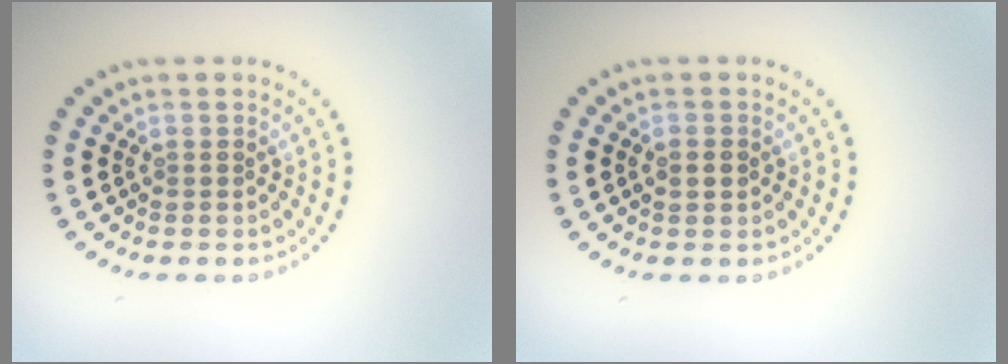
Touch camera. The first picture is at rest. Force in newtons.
{"total": 1.7, "press": 1.7, "slide": 0.2}